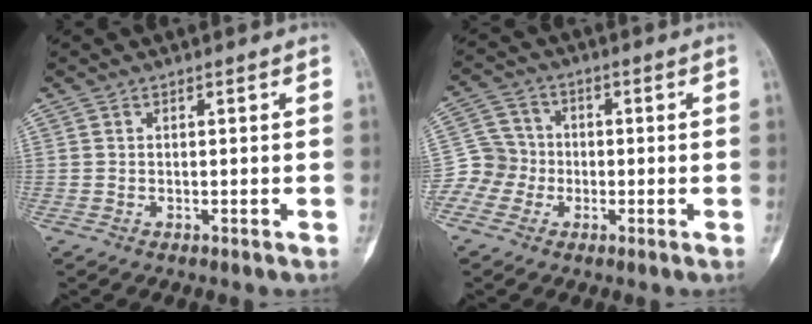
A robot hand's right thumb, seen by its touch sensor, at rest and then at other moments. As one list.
[{"total": 7.5, "force": [-2.3, 7.0, 1.4], "torque": [-0.004, 0.021, -0.050]}]